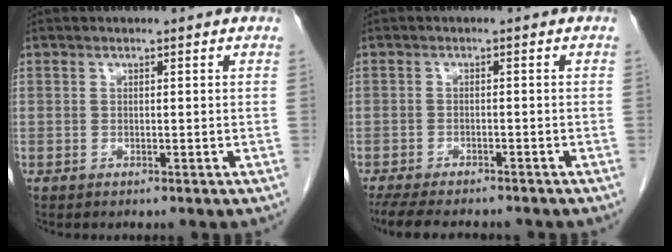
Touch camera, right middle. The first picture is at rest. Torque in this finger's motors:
{"motor_torque": [0.06, -0.06, 0.02, 0.02]}